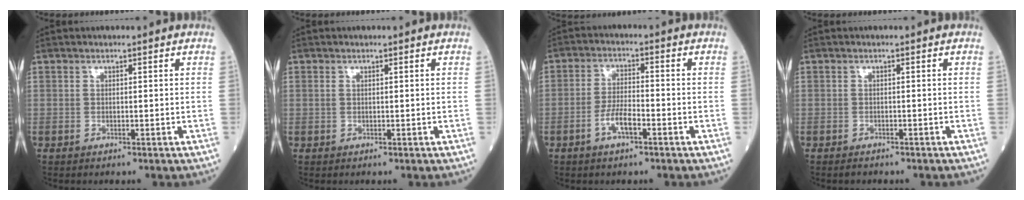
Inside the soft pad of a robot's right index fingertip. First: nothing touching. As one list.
[{"total": 0.7, "force": [0.3, 0.4, 0.4], "torque": [-0.014, 0.008, 0.008]}, {"total": 4.6, "force": [-2.3, 1.3, 3.8], "torque": [-0.069, 0.005, -0.045]}, {"total": 1.4, "force": [-1.3, 0.4, 0.5], "torque": [-0.011, -0.002, -0.015]}]